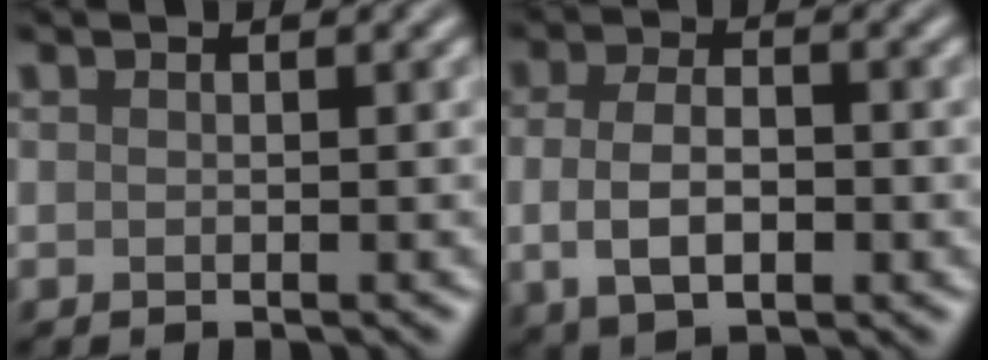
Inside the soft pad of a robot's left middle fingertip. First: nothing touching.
{"total": 4.8, "force": [-0.6, 2.5, 4.1], "torque": [-0.079, -0.006, -0.011]}